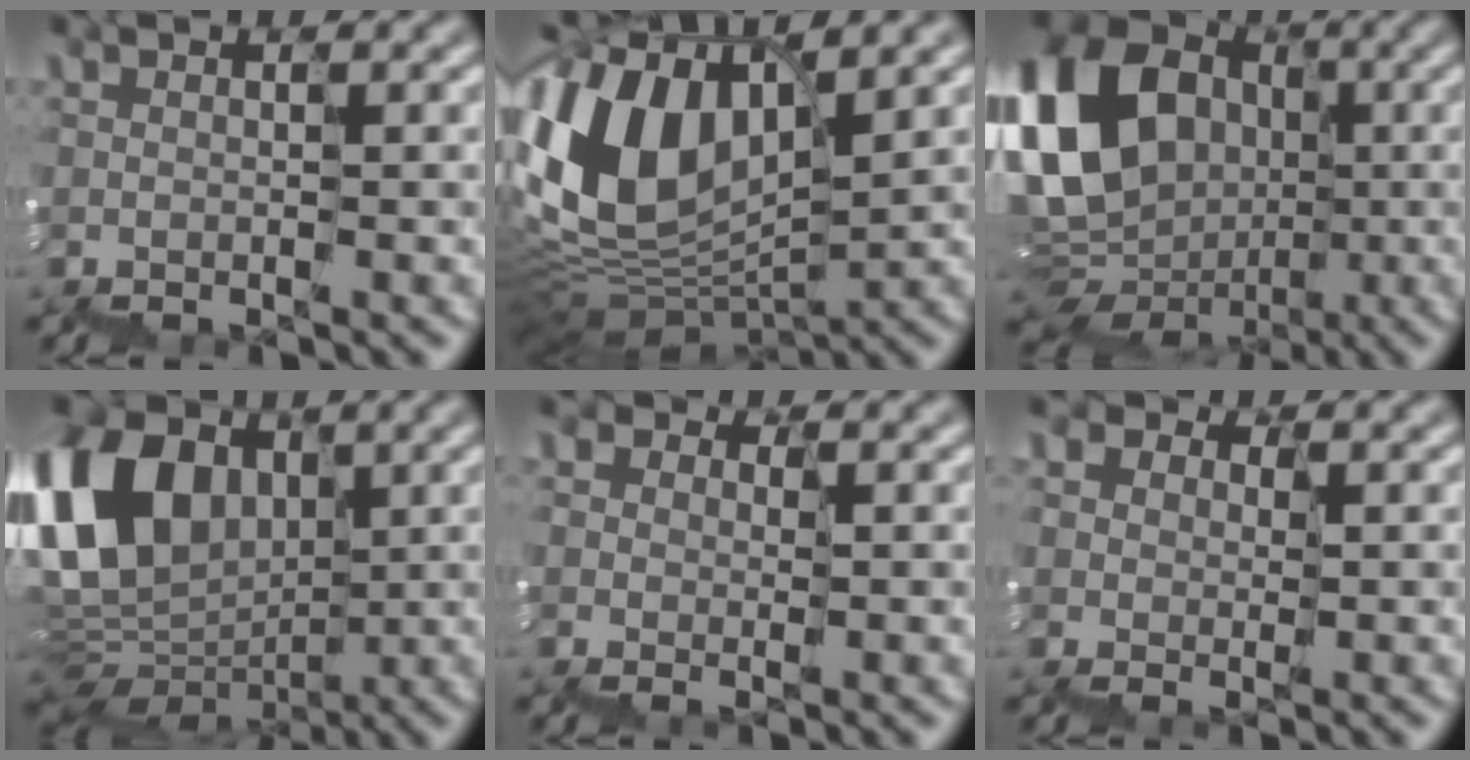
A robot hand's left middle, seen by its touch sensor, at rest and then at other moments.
{"total": 8.5, "force": [3.8, 5.0, 5.7], "torque": [-0.168, 0.017, 0.073]}
{"total": 15.2, "force": [0.3, 13.0, 7.9], "torque": [-0.182, 0.007, -0.016]}
{"total": 10.6, "force": [2.7, 7.9, 6.6], "torque": [-0.173, 0.013, 0.049]}
{"total": 1.4, "force": [0.4, 1.1, 0.7], "torque": [-0.033, 0.003, 0.005]}
{"total": 2.7, "force": [0.8, 2.1, 1.4], "torque": [-0.041, 0.001, 0.016]}